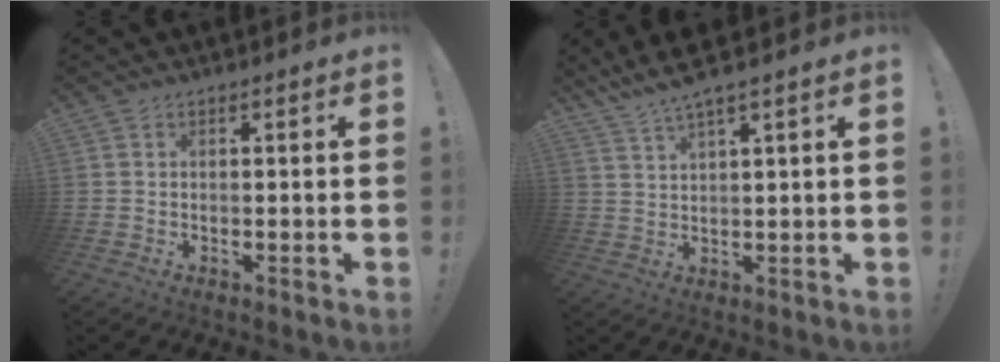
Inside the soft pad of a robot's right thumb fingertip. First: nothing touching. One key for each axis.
{"total": 5.5, "fx": 4.5, "fy": -0.3, "fz": 3.1, "tx": -0.066, "ty": -0.022, "tz": 0.080}